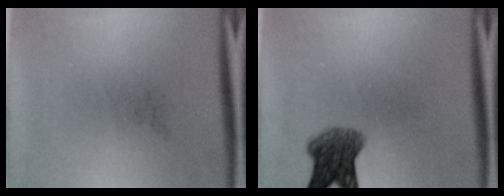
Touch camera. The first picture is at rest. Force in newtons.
{"total": 5.6}